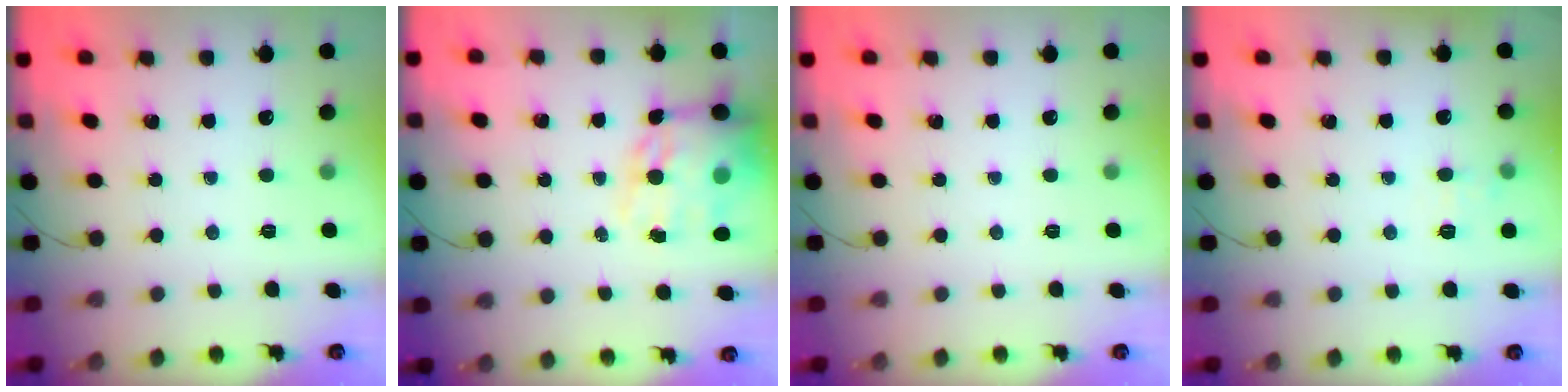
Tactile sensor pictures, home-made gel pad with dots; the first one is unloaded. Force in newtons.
{"total": 17.7, "press": 17.1, "slide": 4.8}
{"total": 0.0}
{"total": 6.1, "press": 5.8, "slide": 1.9}